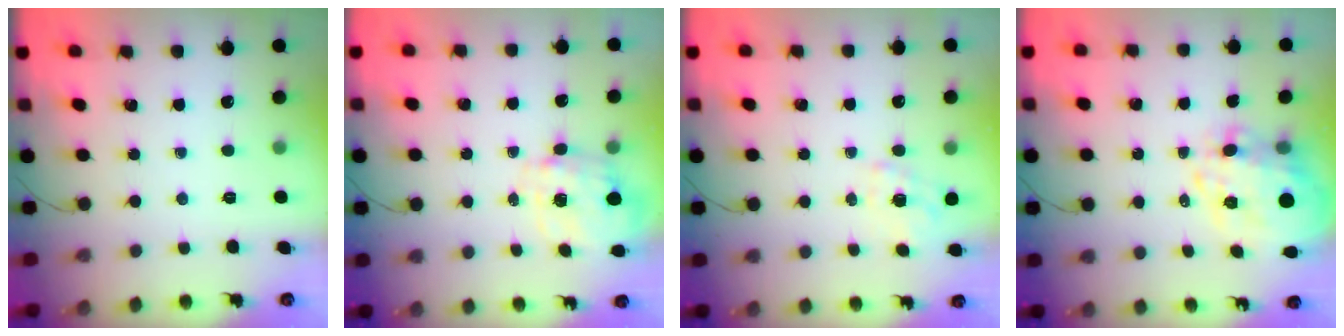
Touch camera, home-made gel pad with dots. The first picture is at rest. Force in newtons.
{"total": 2.5, "press": 2.3, "slide": 1.0}
{"total": 1.0, "press": 0.7, "slide": 0.7}
{"total": 12.2, "press": 12.0, "slide": 2.2}